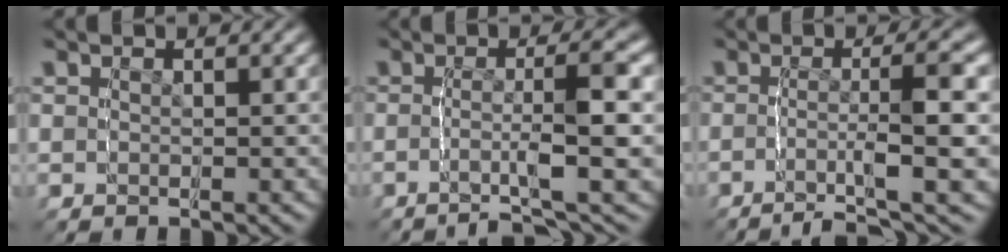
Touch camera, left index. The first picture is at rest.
{"total": 5.2, "force": [-2.8, 0.0, 4.4], "torque": [-0.070, -0.008, -0.048]}
{"total": 6.5, "force": [-4.1, 0.5, 5.1], "torque": [-0.075, -0.011, -0.062]}